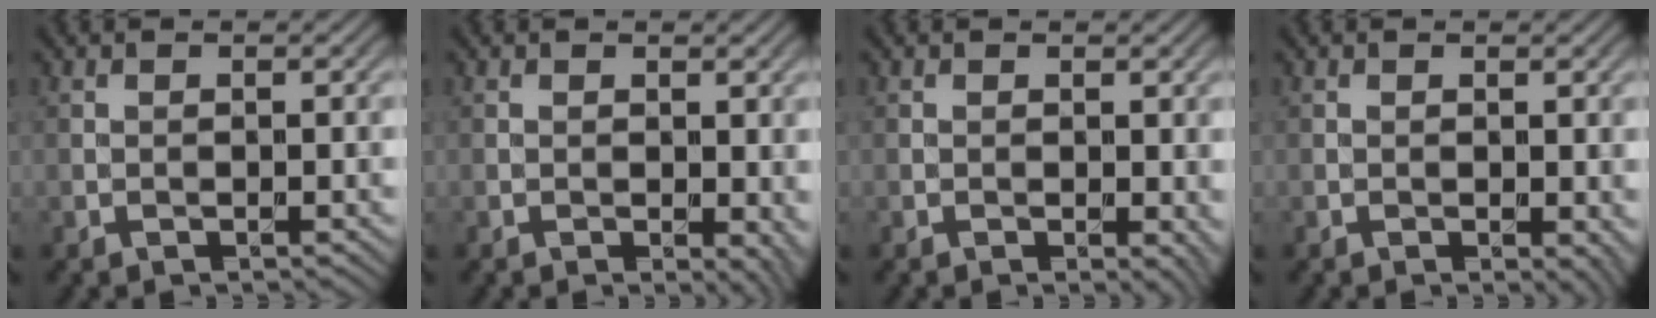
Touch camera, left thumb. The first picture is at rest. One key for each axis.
{"total": 2.6, "fx": -0.1, "fy": 1.4, "fz": 2.2, "tx": -0.022, "ty": -0.006, "tz": 0.001}
{"total": 1.7, "fx": 0.0, "fy": 0.9, "fz": 1.4, "tx": -0.014, "ty": -0.008, "tz": 0.002}
{"total": 1.8, "fx": -0.2, "fy": 1.0, "fz": 1.5, "tx": -0.016, "ty": -0.008, "tz": 0.000}